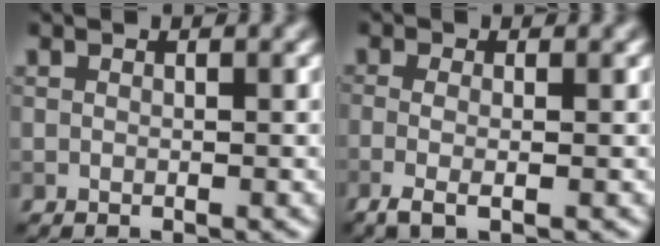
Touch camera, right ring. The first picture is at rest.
{"total": 2.6, "force": [-0.7, 0.9, 2.4], "torque": [-0.045, -0.009, -0.021]}